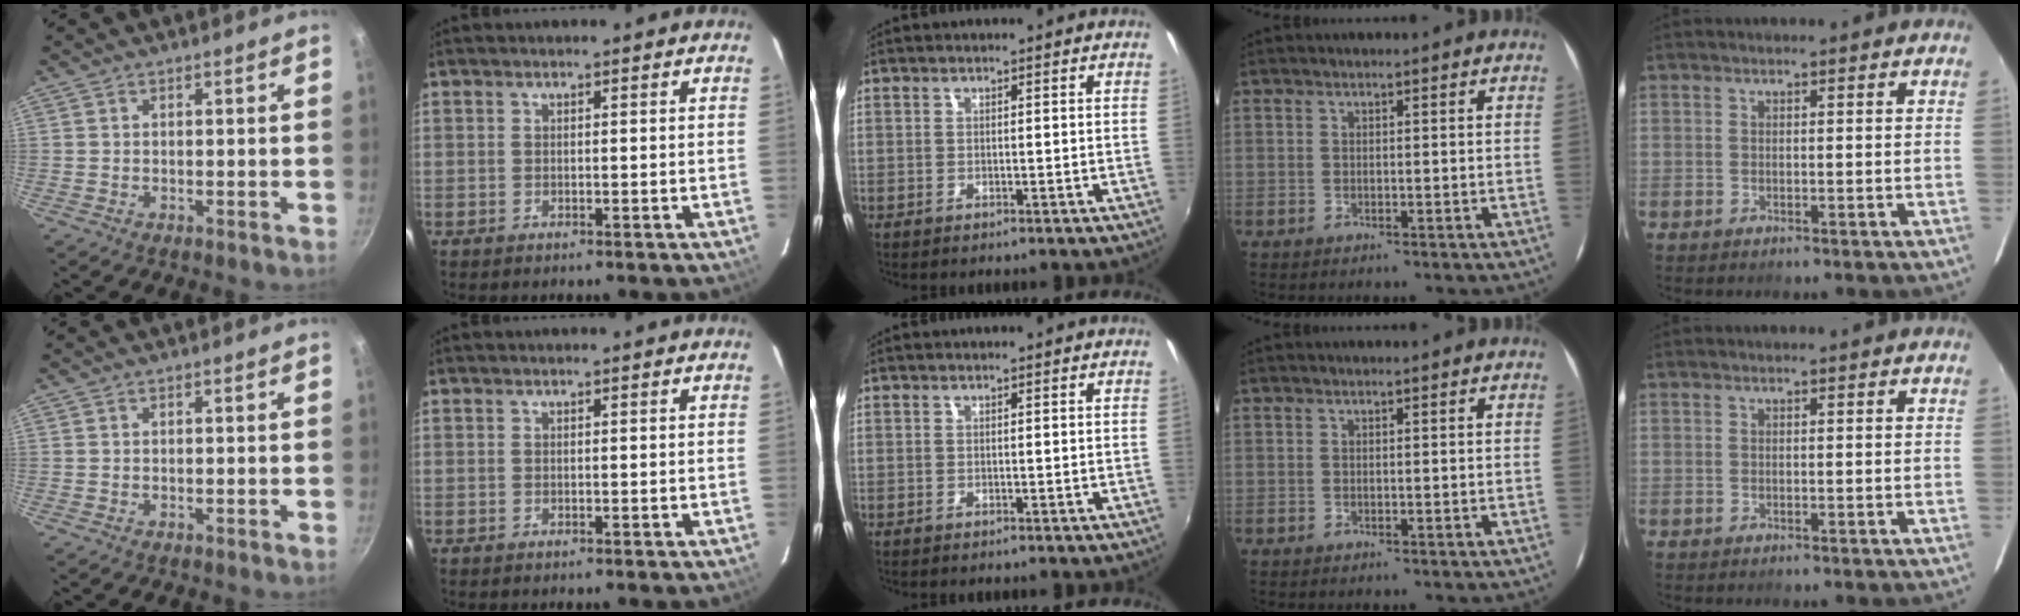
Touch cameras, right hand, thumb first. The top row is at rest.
{}